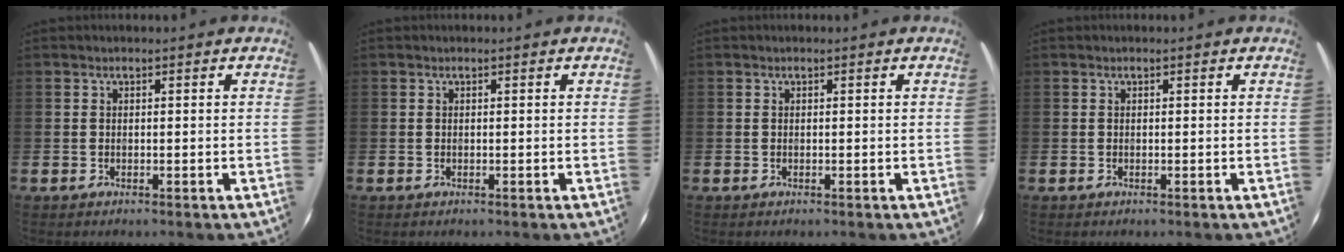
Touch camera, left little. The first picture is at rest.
{"total": 0.0}
{"total": 0.0}
{"total": 0.0}